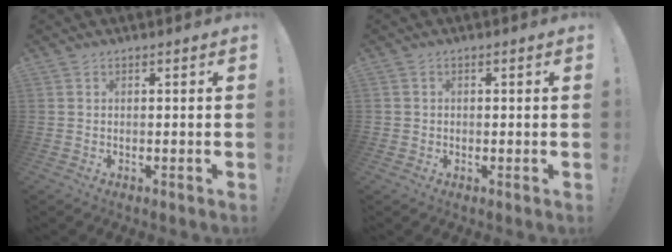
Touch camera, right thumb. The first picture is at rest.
{"total": 1.0, "force": [-0.4, 0.9, 0.2], "torque": [-0.005, 0.004, -0.007]}